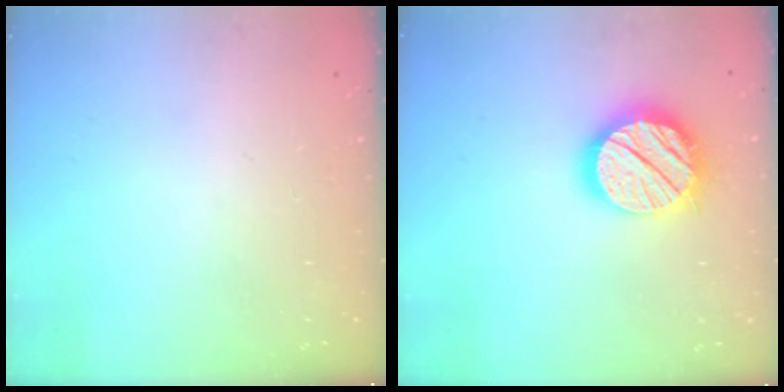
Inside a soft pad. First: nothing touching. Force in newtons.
{"total": 17.7, "press": 17.7, "slide": 0.8}